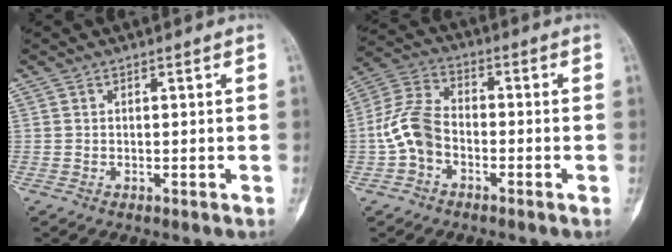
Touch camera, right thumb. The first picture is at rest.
{"total": 9.1, "force": [-2.4, 6.1, 6.2], "torque": [-0.127, 0.034, -0.059]}